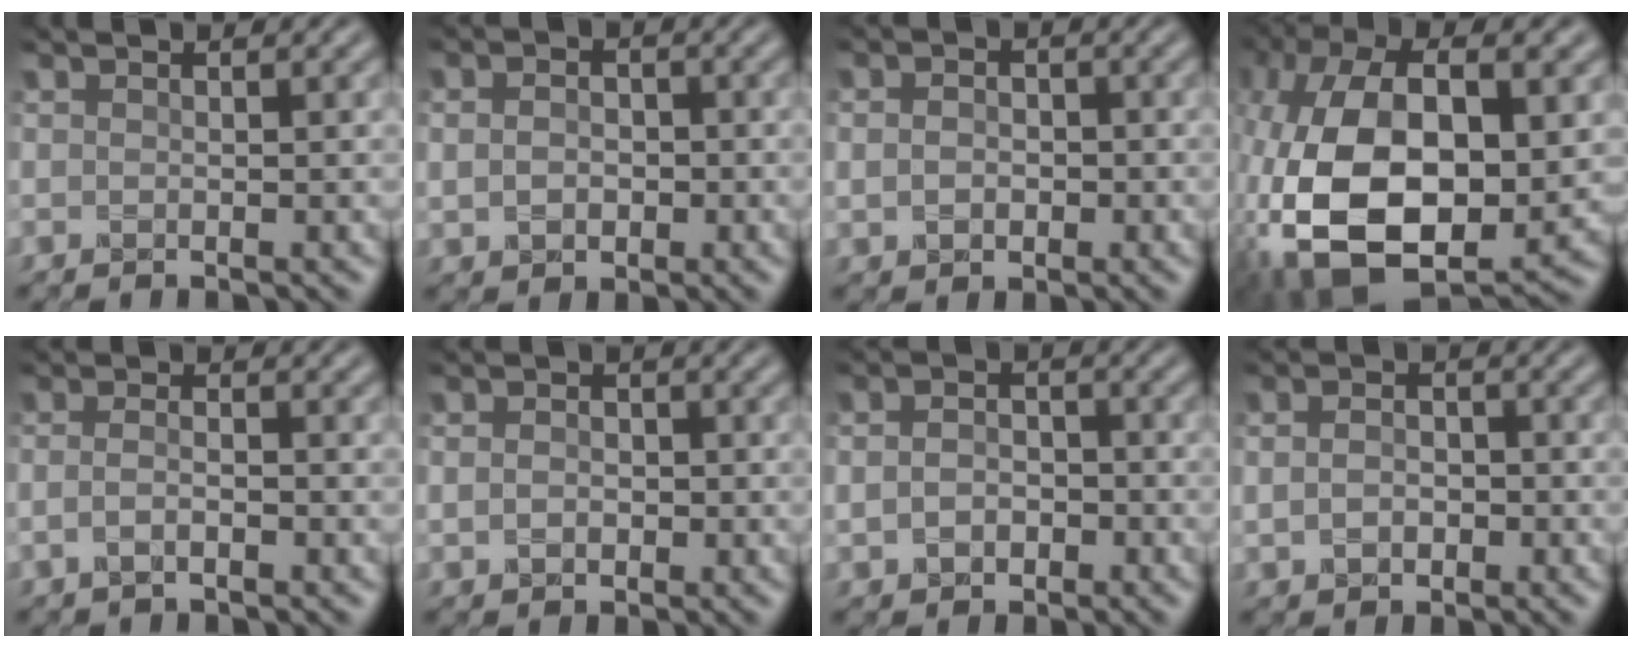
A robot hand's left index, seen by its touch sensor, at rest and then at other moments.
{"total": 2.6, "force": [0.0, 2.0, 1.6], "torque": [-0.031, 0.002, -0.003]}
{"total": 2.1, "force": [-0.1, 1.7, 1.3], "torque": [-0.023, 0.003, -0.005]}
{"total": 18.4, "force": [-1.6, 10.7, 14.8], "torque": [-0.318, -0.011, -0.021]}
{"total": 1.6, "force": [-0.6, 0.7, 1.3], "torque": [-0.028, 0.003, -0.015]}
{"total": 2.0, "force": [-0.1, 1.6, 1.1], "torque": [-0.018, 0.003, -0.007]}
{"total": 2.6, "force": [-0.6, 2.0, 1.5], "torque": [-0.032, 0.001, -0.016]}
{"total": 2.5, "force": [-0.3, 1.9, 1.7], "torque": [-0.036, 0.002, -0.009]}